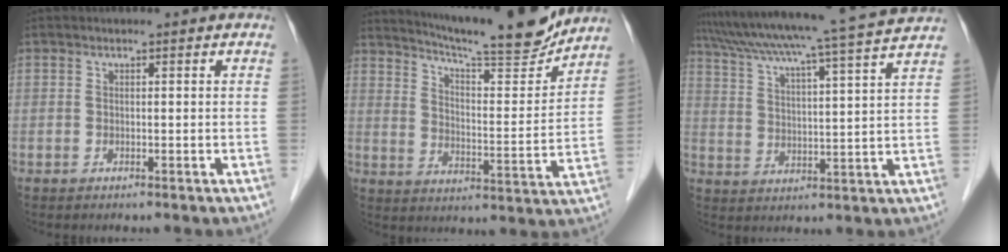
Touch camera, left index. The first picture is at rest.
{"total": 17.5, "force": [16.0, 0.8, 7.0], "torque": [-0.117, -0.032, 0.227]}
{"total": 19.2, "force": [16.9, -1.9, 9.0], "torque": [-0.162, -0.017, 0.235]}